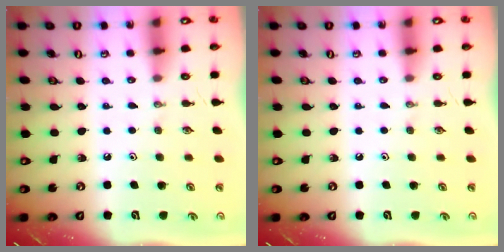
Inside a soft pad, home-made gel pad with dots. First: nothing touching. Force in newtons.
{"total": 0.0}